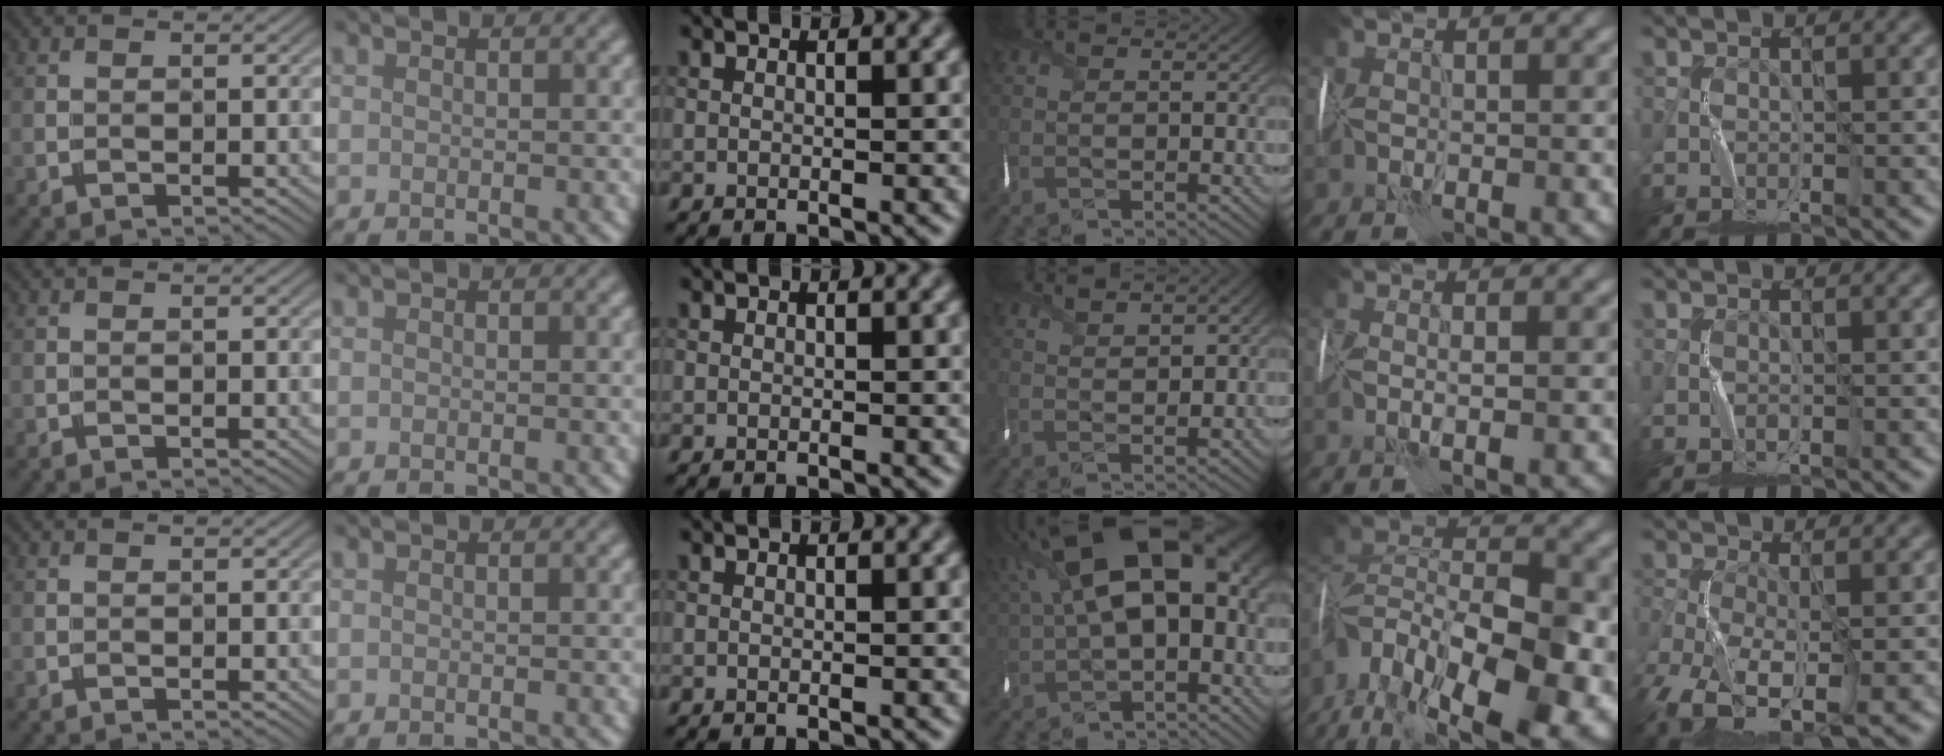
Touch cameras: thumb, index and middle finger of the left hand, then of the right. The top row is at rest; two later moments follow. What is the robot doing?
{"motion": "wrap", "object": "sponge"}